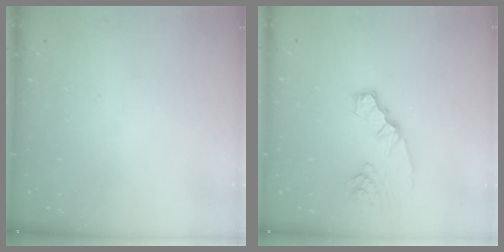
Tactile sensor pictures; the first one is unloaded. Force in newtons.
{"total": 5.1, "press": 5.1, "slide": 0.1}